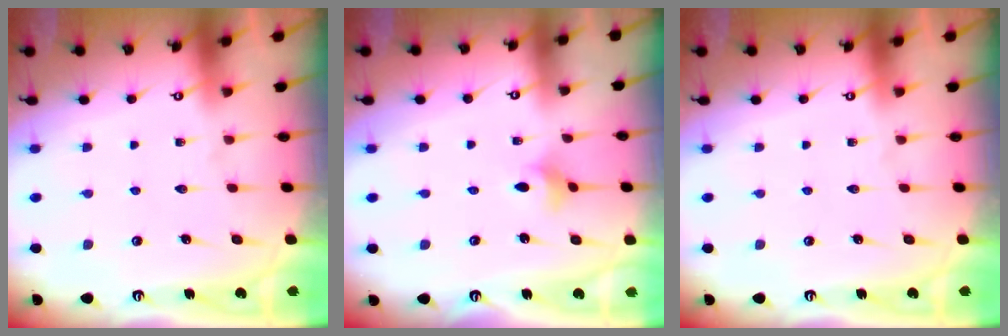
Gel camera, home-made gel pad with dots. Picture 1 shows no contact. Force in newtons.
{"total": 3.0, "press": 2.9, "slide": 0.6}
{"total": 0.0}